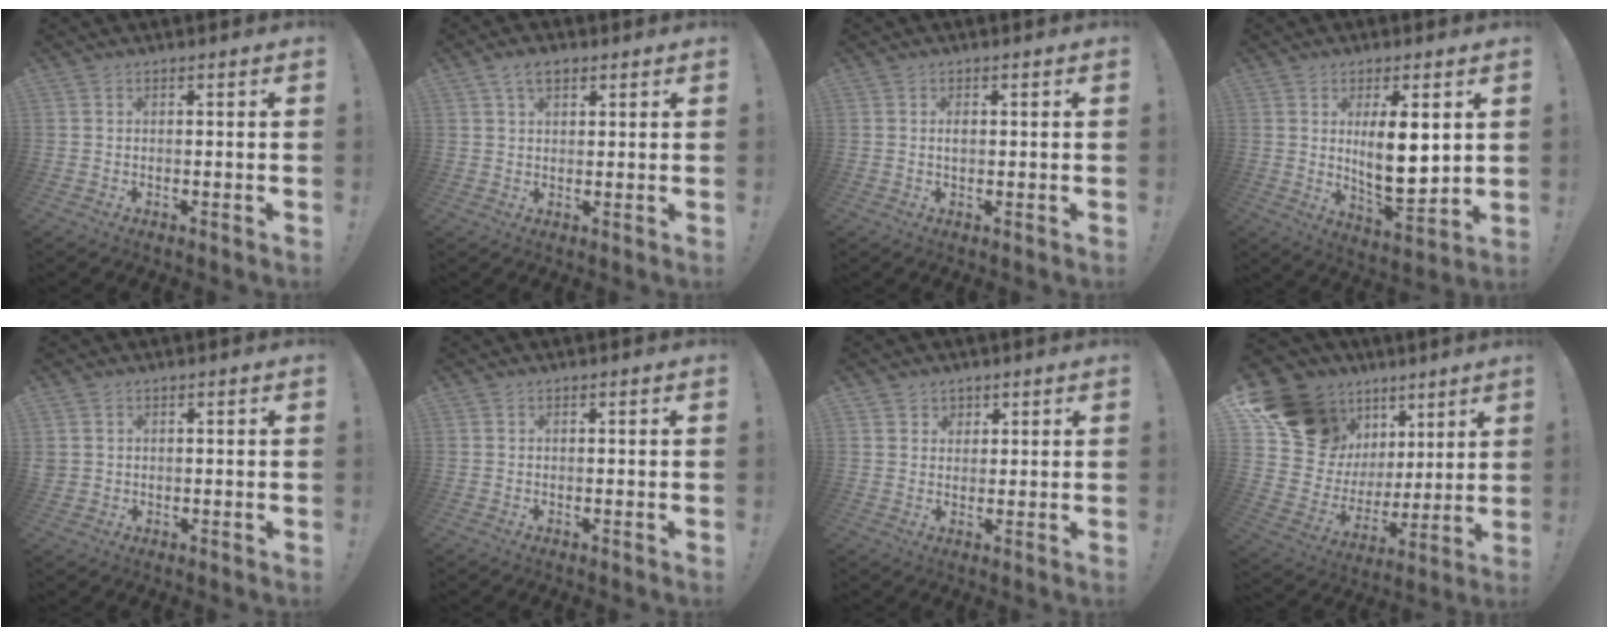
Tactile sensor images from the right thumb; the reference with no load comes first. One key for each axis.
{"total": 5.0, "fx": 2.7, "fy": 2.9, "fz": 3.1, "tx": -0.055, "ty": -0.001, "tz": 0.051}
{"total": 1.1, "fx": -0.1, "fy": 0.6, "fz": 0.9, "tx": -0.018, "ty": 0.003, "tz": -0.004}
{"total": 12.2, "fx": 2.8, "fy": 4.5, "fz": 11.0, "tx": -0.188, "ty": -0.026, "tz": 0.043}
{"total": 1.9, "fx": 0.7, "fy": 1.7, "fz": 0.6, "tx": -0.006, "ty": -0.002, "tz": 0.014}
{"total": 0.0}
{"total": 3.4, "fx": 2.1, "fy": 2.6, "fz": 0.3, "tx": 0.004, "ty": -0.013, "tz": 0.036}
{"total": 19.5, "fx": 11.6, "fy": 13.5, "fz": 7.9, "tx": -0.125, "ty": -0.079, "tz": 0.247}